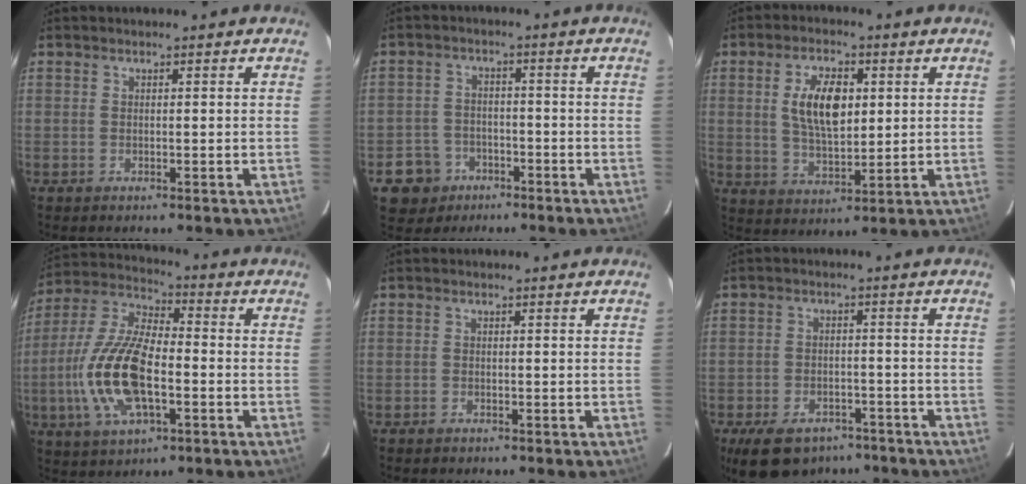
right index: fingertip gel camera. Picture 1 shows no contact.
{"total": 6.9, "force": [-3.7, 5.7, 1.0], "torque": [-0.041, 0.022, -0.054]}
{"total": 9.8, "force": [2.2, 4.7, 8.3], "torque": [-0.156, 0.006, 0.044]}
{"total": 16.9, "force": [-4.0, 7.1, 14.8], "torque": [-0.317, -0.002, -0.079]}
{"total": 0.8, "force": [-0.6, 0.4, 0.1], "torque": [-0.005, 0.002, -0.011]}
{"total": 13.4, "force": [-9.3, 7.5, 6.0], "torque": [-0.142, 0.002, -0.132]}